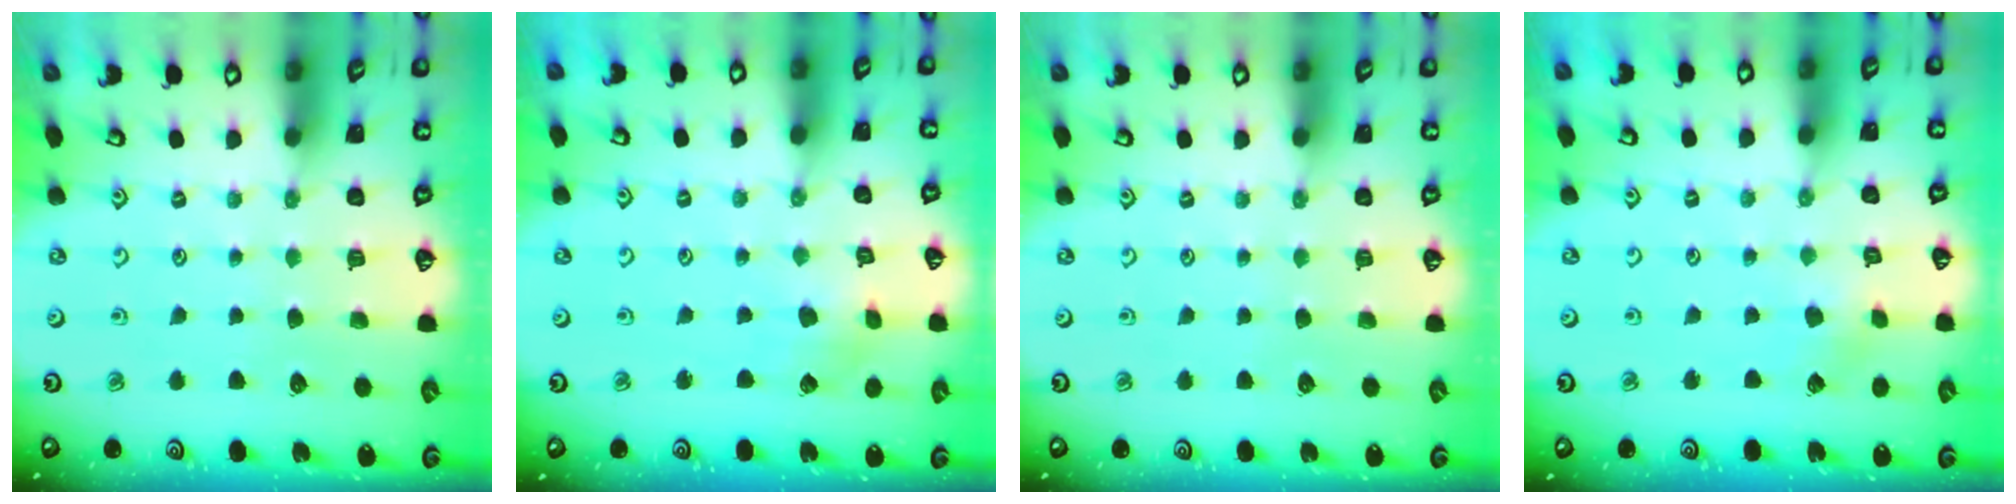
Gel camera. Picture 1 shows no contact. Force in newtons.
{"total": 3.0, "press": 3.0, "slide": 0.2}
{"total": 0.0}
{"total": 2.9, "press": 2.9, "slide": 0.7}